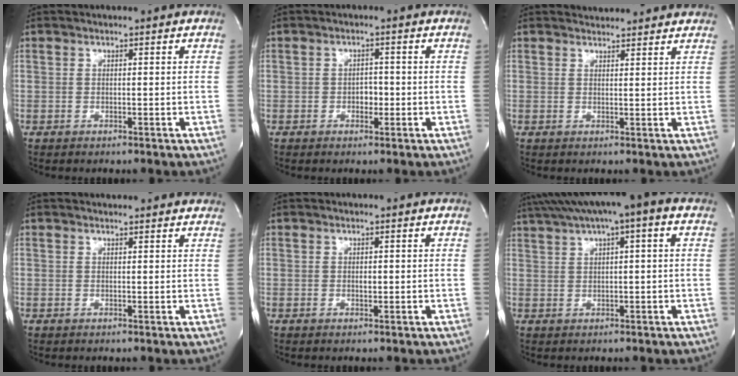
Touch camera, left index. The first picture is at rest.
{"total": 1.9, "force": [-0.6, 1.2, 1.3], "torque": [-0.016, 0.004, -0.008]}
{"total": 4.9, "force": [4.8, 0.8, 0.7], "torque": [-0.016, 0.016, 0.052]}
{"total": 5.6, "force": [5.4, 0.9, 1.2], "torque": [-0.016, 0.012, 0.050]}
{"total": 0.5, "force": [0.0, 0.3, 0.4], "torque": [-0.008, -0.001, 0.000]}
{"total": 10.7, "force": [6.5, 1.0, 8.5], "torque": [-0.146, 0.046, 0.096]}